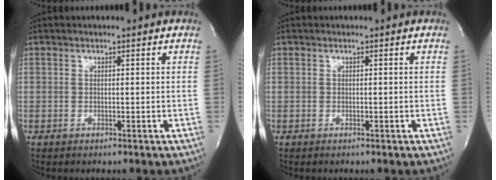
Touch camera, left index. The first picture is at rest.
{"total": 0.0}